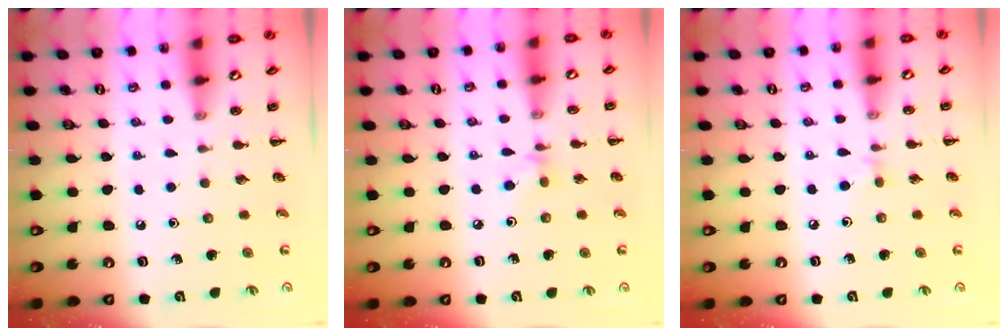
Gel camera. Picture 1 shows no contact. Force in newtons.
{"total": 3.8, "press": 3.5, "slide": 1.3}
{"total": 3.7, "press": 3.4, "slide": 1.4}